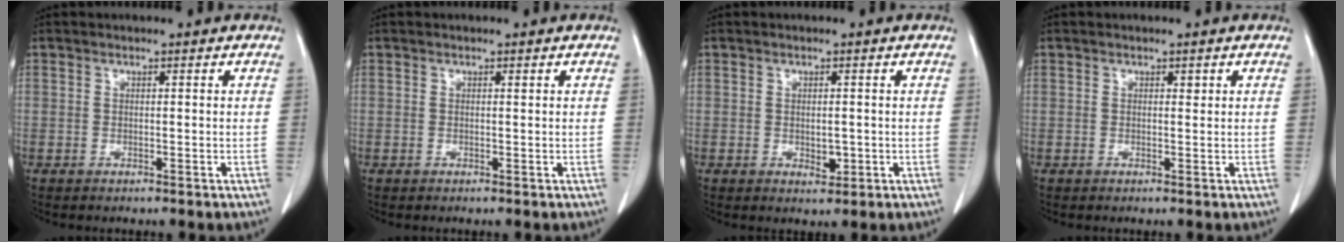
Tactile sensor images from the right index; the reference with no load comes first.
{"total": 0.0}
{"total": 1.9, "force": [-0.3, 1.1, 1.6], "torque": [-0.024, -0.003, 0.001]}
{"total": 0.5, "force": [0.3, 0.2, 0.4], "torque": [-0.005, -0.002, 0.004]}